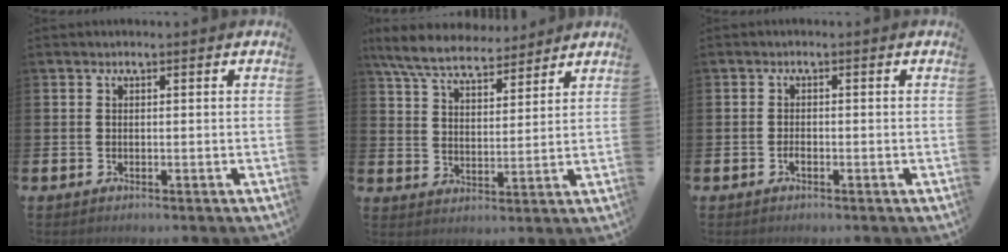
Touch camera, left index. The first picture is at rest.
{"total": 7.6, "force": [7.0, 1.9, 2.3], "torque": [-0.076, -0.029, 0.129]}
{"total": 1.0, "force": [-0.6, 0.4, 0.7], "torque": [-0.020, 0.000, -0.009]}